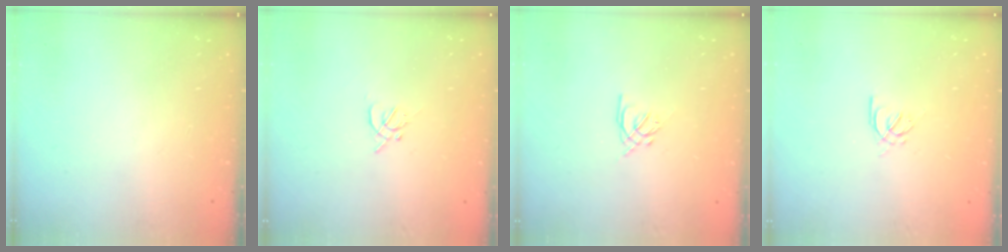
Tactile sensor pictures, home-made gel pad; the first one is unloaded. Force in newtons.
{"total": 1.9, "press": 1.8, "slide": 0.5}
{"total": 1.6, "press": 1.5, "slide": 0.6}
{"total": 2.6, "press": 2.5, "slide": 0.7}